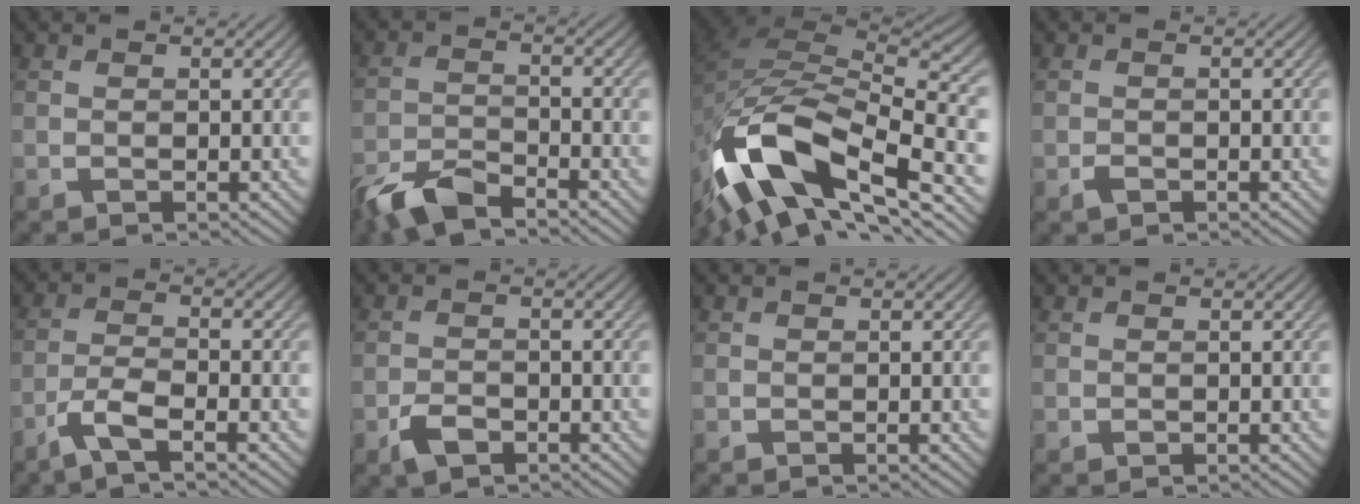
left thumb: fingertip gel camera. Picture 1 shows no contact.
{"total": 6.0, "force": [-5.0, 1.6, 2.9], "torque": [-0.061, -0.004, -0.104]}
{"total": 16.1, "force": [-8.3, 7.3, 11.8], "torque": [-0.259, -0.003, -0.161]}
{"total": 1.1, "force": [-0.7, 0.6, 0.6], "torque": [-0.012, -0.001, -0.014]}
{"total": 4.7, "force": [-3.1, 0.8, 3.4], "torque": [-0.073, 0.000, -0.074]}
{"total": 3.0, "force": [-1.9, 1.6, 1.7], "torque": [-0.036, -0.002, -0.039]}
{"total": 0.0}
{"total": 0.0}